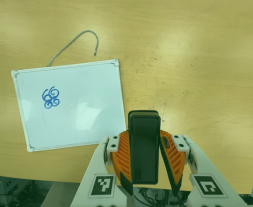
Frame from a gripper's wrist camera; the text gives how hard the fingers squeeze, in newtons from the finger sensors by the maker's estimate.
{"total": 6.0, "left": 4.9, "right": 7.2}